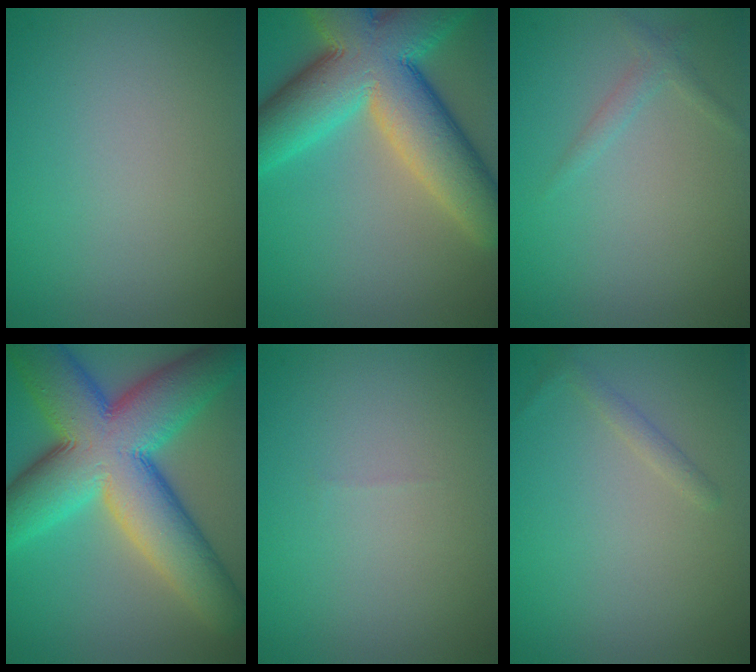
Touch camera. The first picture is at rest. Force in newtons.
{"total": 13.5, "press": 13.5, "slide": 0.6}
{"total": 1.0, "press": 1.0, "slide": 0.2}
{"total": 14.6, "press": 14.6, "slide": 0.2}
{"total": 0.0}
{"total": 0.9, "press": 0.9, "slide": 0.1}